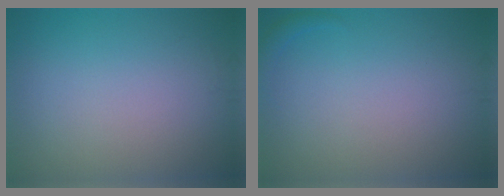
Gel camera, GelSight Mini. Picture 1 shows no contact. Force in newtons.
{"total": 0.7, "press": 0.7, "slide": 0.1}